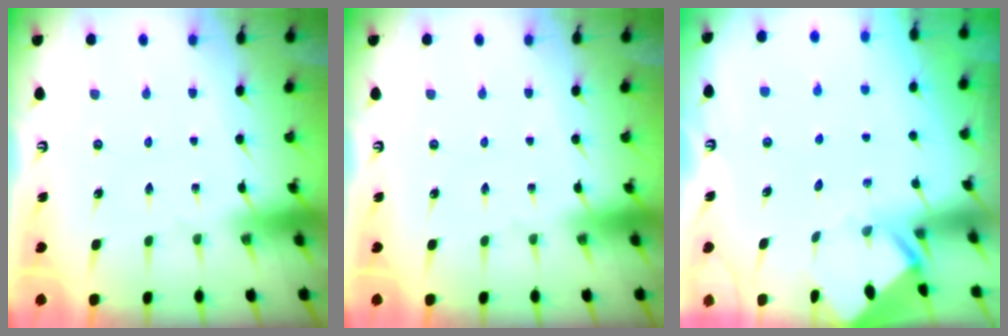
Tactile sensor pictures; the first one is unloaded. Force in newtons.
{"total": 0.0}
{"total": 2.9, "press": 2.9, "slide": 0.2}